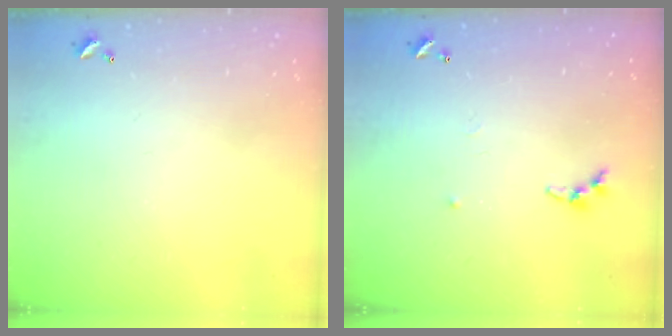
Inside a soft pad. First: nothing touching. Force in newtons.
{"total": 5.3, "press": 5.2, "slide": 0.7}